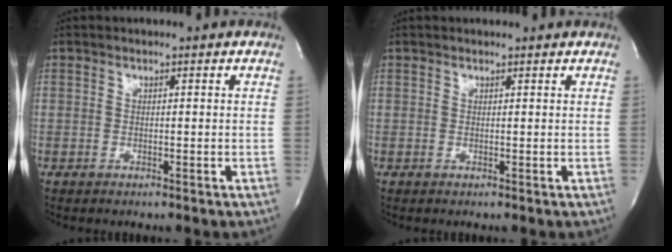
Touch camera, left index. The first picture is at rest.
{"total": 1.7, "force": [1.6, 0.4, 0.3], "torque": [-0.011, 0.015, 0.020]}